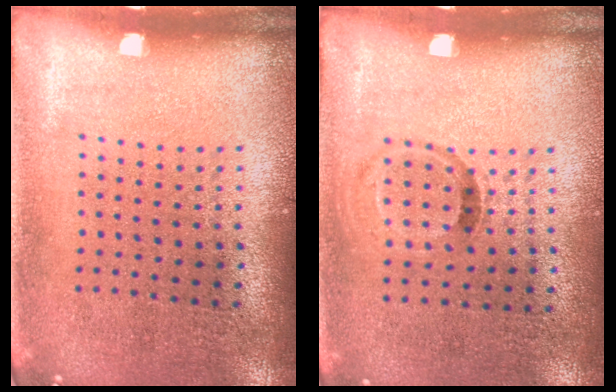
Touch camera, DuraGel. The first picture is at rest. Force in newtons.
{"total": 0.8, "press": 0.5, "slide": 0.6}